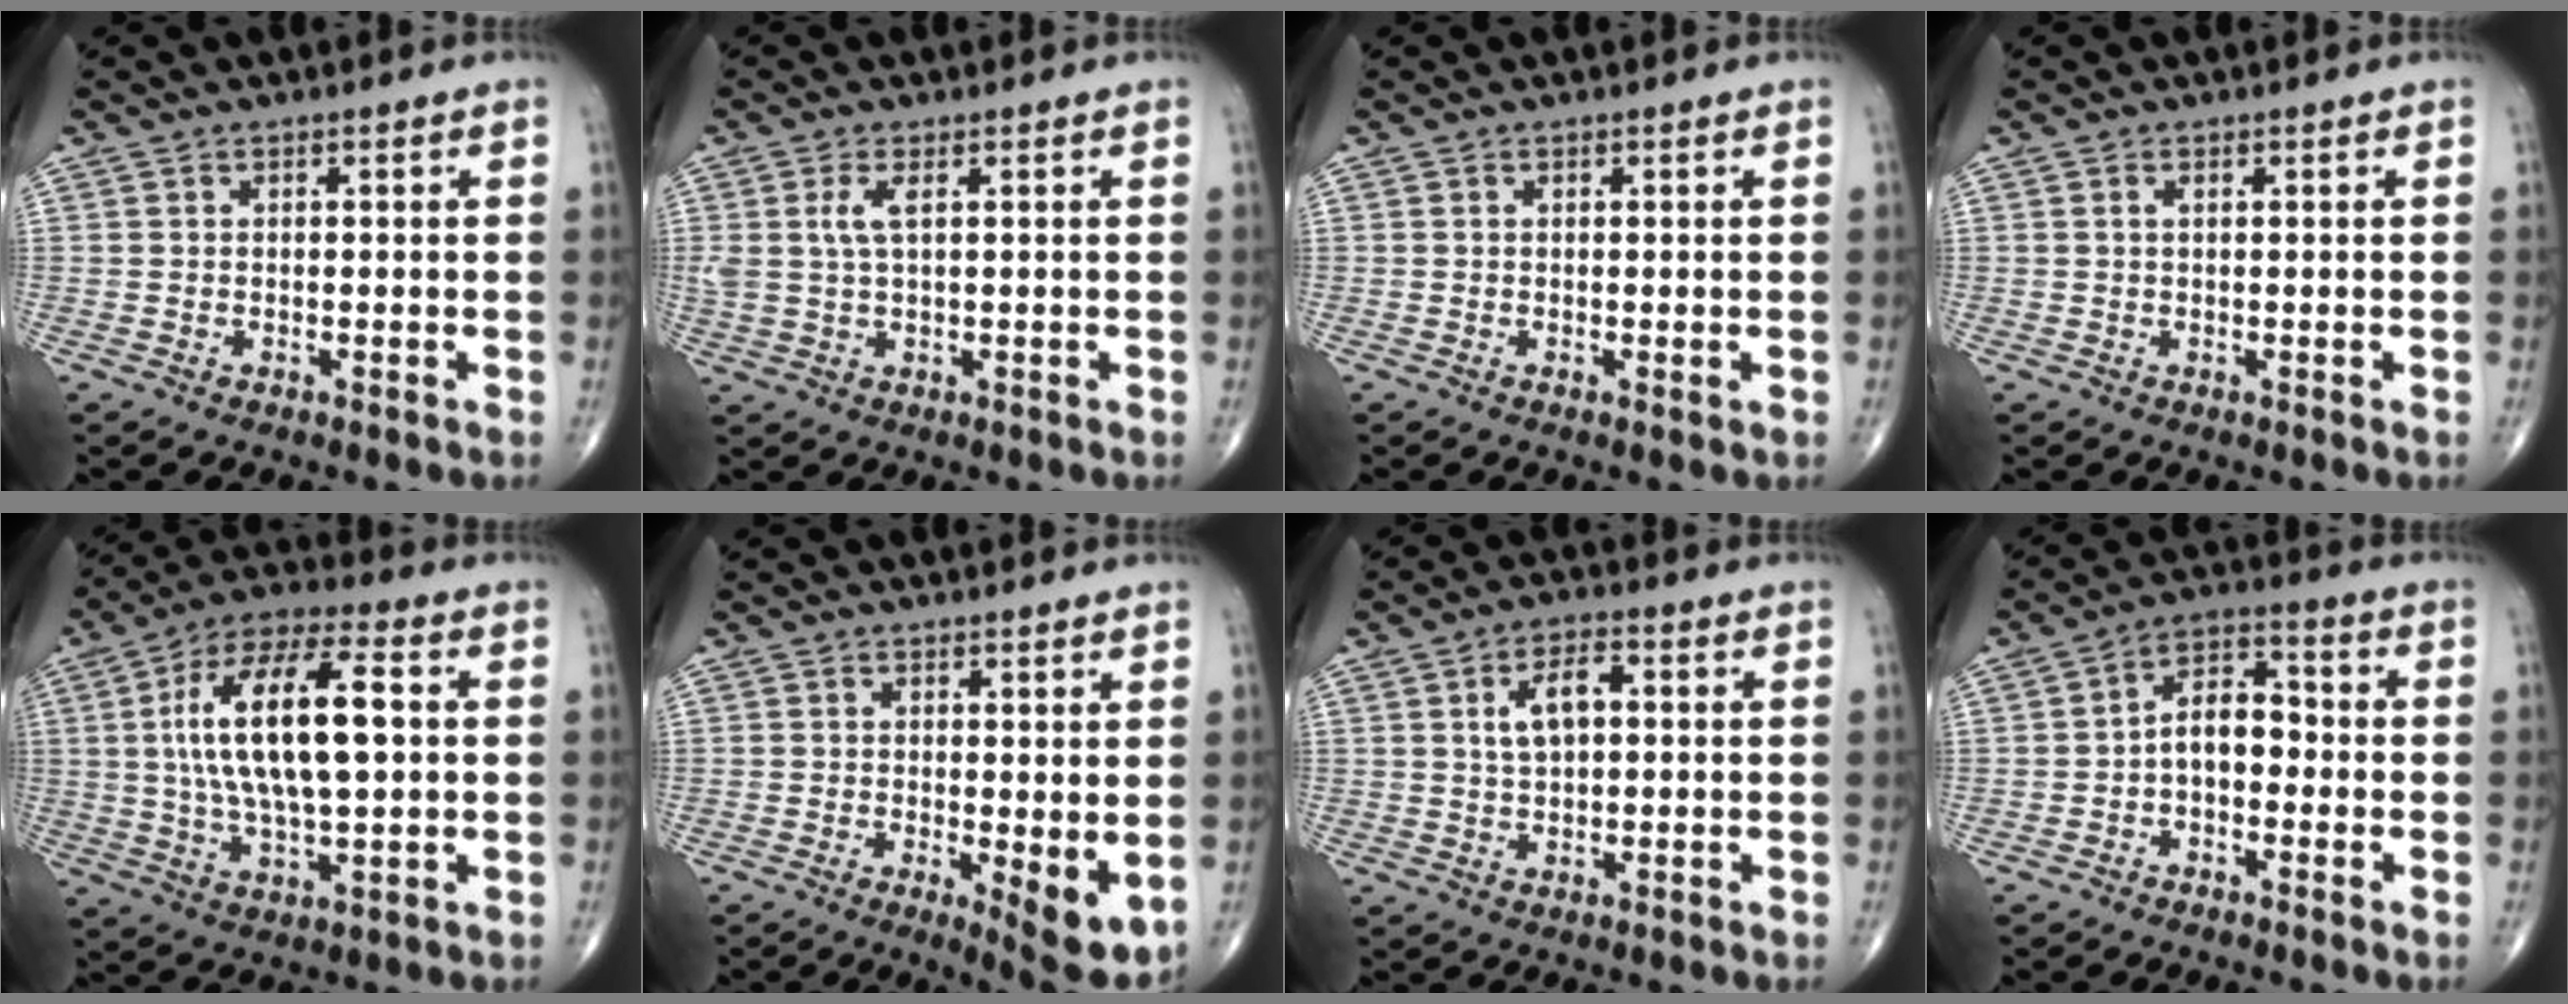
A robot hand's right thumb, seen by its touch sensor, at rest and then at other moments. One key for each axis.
{"total": 3.8, "fx": 1.2, "fy": 1.4, "fz": 3.3, "tx": -0.083, "ty": 0.001, "tz": 0.030}
{"total": 0.5, "fx": 0.1, "fy": 0.2, "fz": 0.5, "tx": -0.011, "ty": -0.002, "tz": 0.002}
{"total": 0.7, "fx": 0.2, "fy": 0.3, "fz": 0.5, "tx": -0.013, "ty": 0.004, "tz": 0.004}
{"total": 18.7, "fx": 2.2, "fy": 7.6, "fz": 16.9, "tx": -0.305, "ty": 0.018, "tz": 0.036}
{"total": 7.0, "fx": -0.6, "fy": 2.3, "fz": 6.6, "tx": -0.086, "ty": -0.020, "tz": -0.003}
{"total": 6.1, "fx": 1.2, "fy": 3.2, "fz": 5.1, "tx": -0.087, "ty": 0.009, "tz": 0.018}
{"total": 7.3, "fx": -1.2, "fy": 4.5, "fz": 5.6, "tx": -0.074, "ty": 0.032, "tz": -0.034}